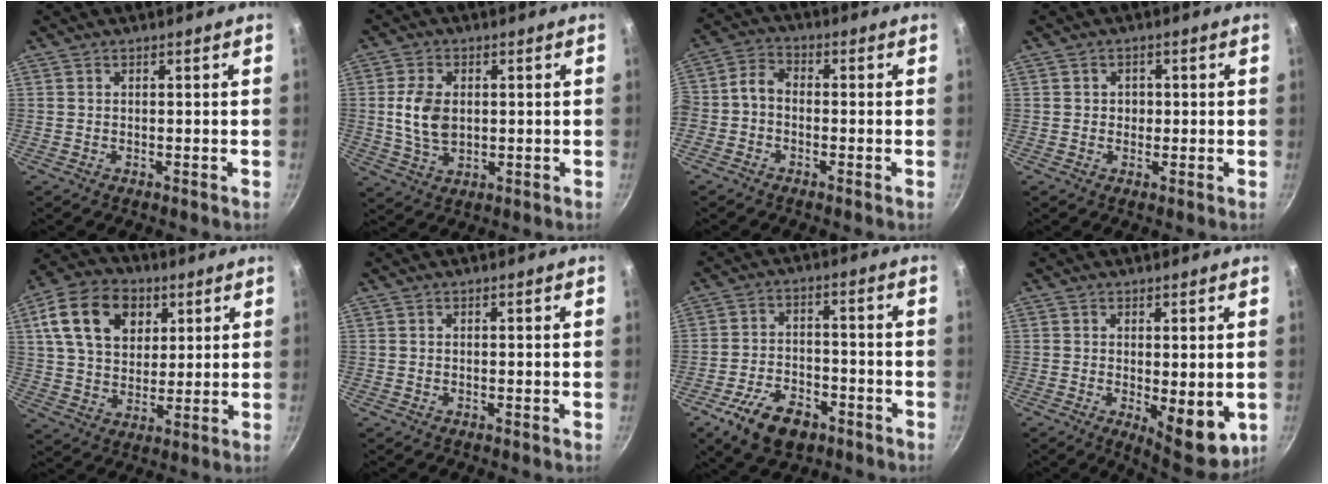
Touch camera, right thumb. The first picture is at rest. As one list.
[{"total": 7.9, "force": [0.7, 5.3, 5.8], "torque": [-0.103, -0.002, 0.015]}, {"total": 5.0, "force": [-1.6, 3.7, 2.9], "torque": [-0.053, 0.030, -0.046]}, {"total": 2.3, "force": [0.1, 2.1, 0.9], "torque": [-0.003, 0.001, -0.001]}, {"total": 16.1, "force": [5.9, 11.5, 9.6], "torque": [-0.150, -0.004, 0.094]}, {"total": 0.0}, {"total": 11.8, "force": [-6.7, 6.6, 7.2], "torque": [-0.110, 0.035, -0.113]}, {"total": 9.1, "force": [-1.1, 3.8, 8.2], "torque": [-0.089, -0.013, -0.003]}]